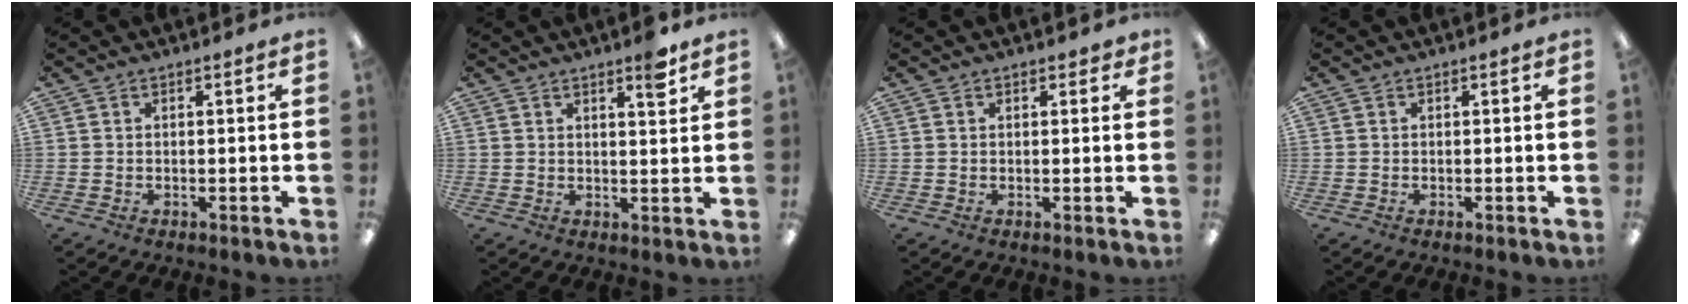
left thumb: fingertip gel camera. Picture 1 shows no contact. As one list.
[{"total": 4.7, "force": [3.4, 1.0, 3.1], "torque": [-0.038, -0.019, 0.052]}, {"total": 1.4, "force": [0.9, 0.9, 0.7], "torque": [-0.006, 0.000, 0.015]}, {"total": 0.0}]